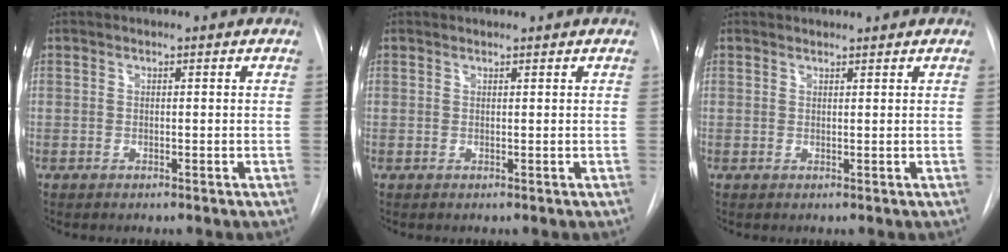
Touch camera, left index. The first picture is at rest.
{"total": 0.6, "force": [0.6, 0.0, -0.1], "torque": [-0.002, 0.007, 0.012]}
{"total": 1.2, "force": [1.2, 0.1, -0.1], "torque": [-0.005, 0.011, 0.024]}